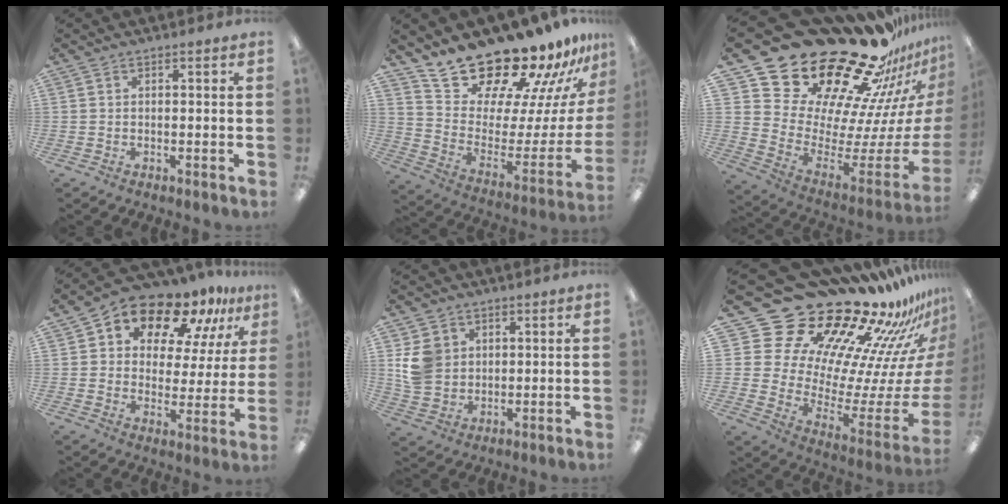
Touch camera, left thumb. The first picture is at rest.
{"total": 21.3, "force": [20.0, 5.1, 5.3], "torque": [-0.095, -0.172, 0.354]}
{"total": 31.8, "force": [25.1, 14.0, 13.6], "torque": [-0.168, -0.228, 0.487]}
{"total": 13.4, "force": [10.3, 6.8, 5.2], "torque": [-0.098, -0.072, 0.182]}
{"total": 8.3, "force": [2.2, 7.3, 3.2], "torque": [-0.056, 0.007, 0.047]}
{"total": 29.6, "force": [23.5, 13.2, 12.0], "torque": [-0.164, -0.245, 0.455]}